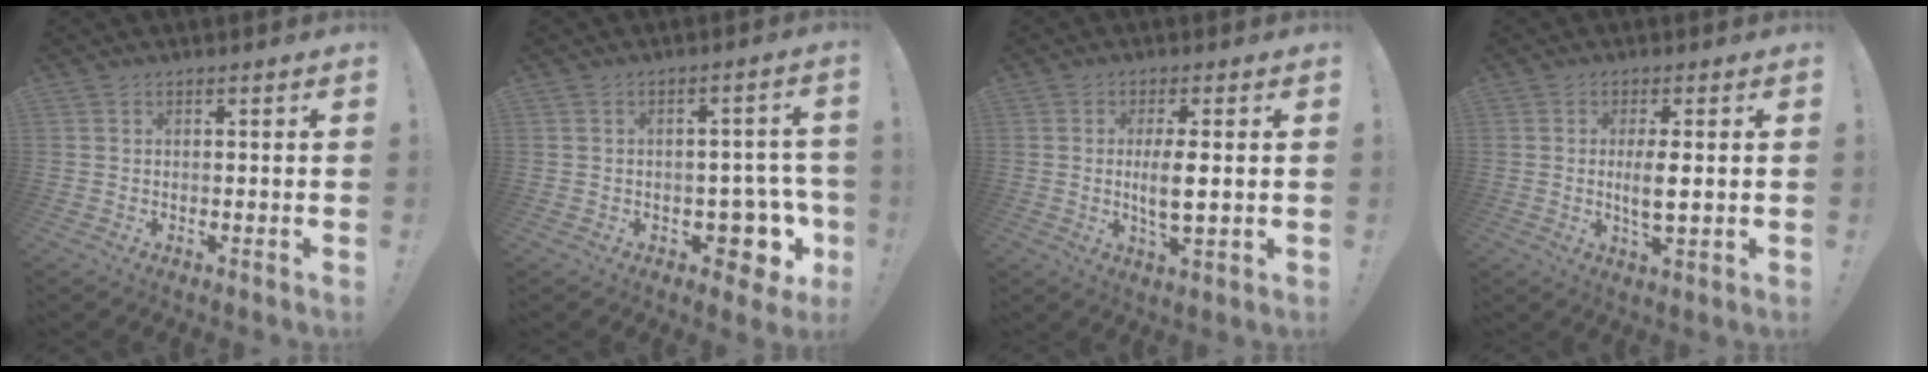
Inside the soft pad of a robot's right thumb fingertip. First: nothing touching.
{"total": 9.4, "force": [-3.1, 6.4, 6.1], "torque": [-0.061, 0.025, -0.039]}
{"total": 6.6, "force": [0.3, 1.8, 6.3], "torque": [-0.116, -0.009, 0.000]}
{"total": 5.3, "force": [0.3, 1.4, 5.1], "torque": [-0.097, -0.012, 0.000]}